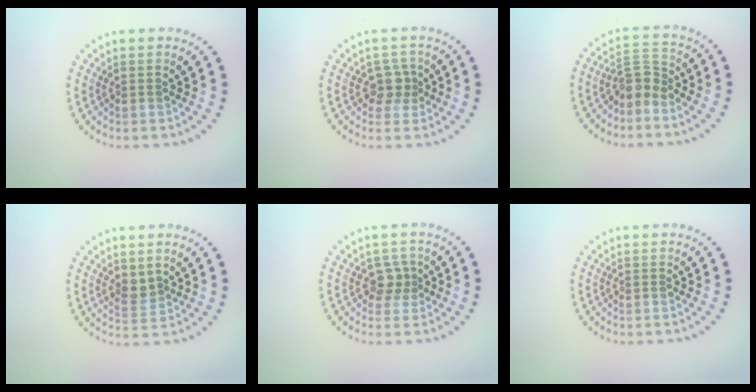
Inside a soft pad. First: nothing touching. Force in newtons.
{"total": 2.0, "press": 1.7, "slide": 1.0}
{"total": 2.8, "press": 2.2, "slide": 1.6}
{"total": 1.8, "press": 1.5, "slide": 1.0}
{"total": 1.8, "press": 1.6, "slide": 0.9}
{"total": 0.0}